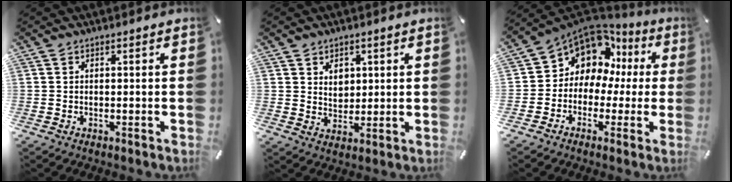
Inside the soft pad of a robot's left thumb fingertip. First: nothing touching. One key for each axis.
{"total": 4.6, "fx": 1.8, "fy": 3.9, "fz": 1.6, "tx": -0.021, "ty": -0.005, "tz": 0.029}
{"total": 9.7, "fx": 4.6, "fy": 7.8, "fz": 3.6, "tx": -0.093, "ty": -0.042, "tz": 0.089}